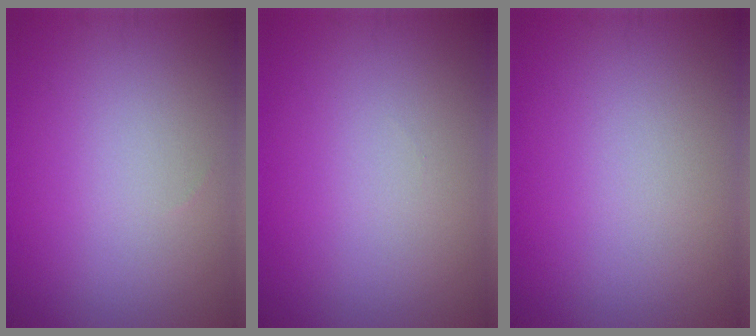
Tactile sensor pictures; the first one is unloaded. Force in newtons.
{"total": 0.0}
{"total": 0.0}